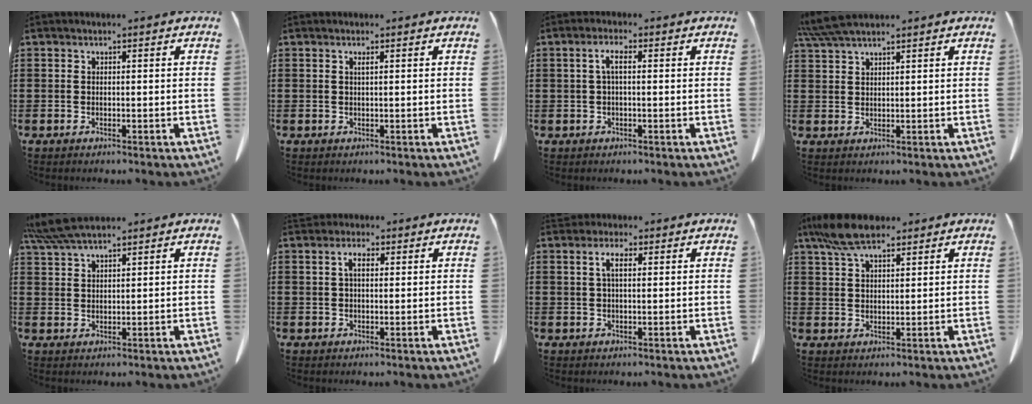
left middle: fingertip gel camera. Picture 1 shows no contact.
{"total": 0.6, "force": [0.3, 0.0, 0.5], "torque": [-0.012, -0.003, 0.009]}
{"total": 2.9, "force": [0.4, 0.8, 2.7], "torque": [-0.055, 0.006, 0.005]}
{"total": 4.5, "force": [3.8, 0.5, 2.4], "torque": [-0.058, -0.005, 0.073]}
{"total": 5.8, "force": [4.8, 0.9, 3.0], "torque": [-0.071, -0.007, 0.093]}
{"total": 2.9, "force": [1.1, 1.3, 2.4], "torque": [-0.052, 0.006, 0.020]}
{"total": 3.3, "force": [1.3, 1.2, 2.8], "torque": [-0.059, 0.005, 0.023]}
{"total": 7.4, "force": [5.4, 2.3, 4.5], "torque": [-0.102, -0.002, 0.104]}